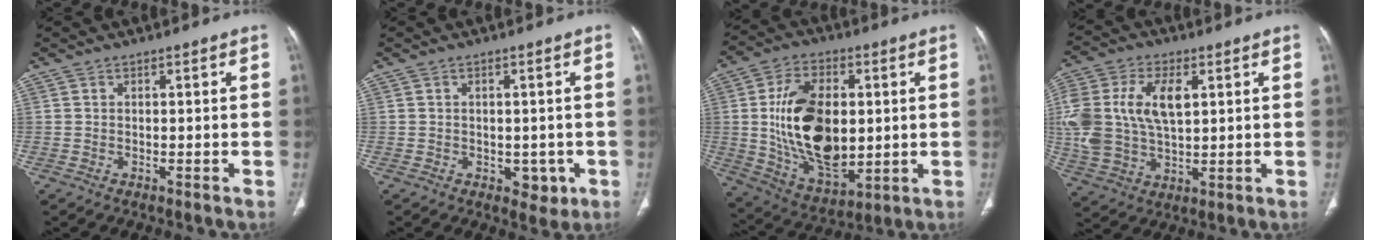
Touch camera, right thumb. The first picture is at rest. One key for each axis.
{"total": 3.6, "fx": -1.0, "fy": 2.6, "fz": 2.2, "tx": -0.004, "ty": 0.002, "tz": -0.006}
{"total": 20.4, "fx": 1.2, "fy": 12.1, "fz": 16.3, "tx": -0.268, "ty": -0.012, "tz": 0.038}
{"total": 17.6, "fx": 3.5, "fy": 10.5, "fz": 13.7, "tx": -0.308, "ty": 0.001, "tz": 0.068}